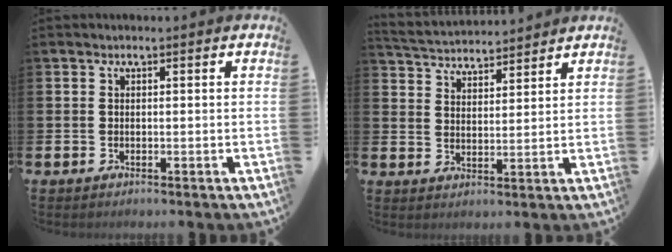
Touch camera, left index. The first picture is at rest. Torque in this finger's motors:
{"motor_torque": [0.81, -1.22, 0.04, 0.12]}